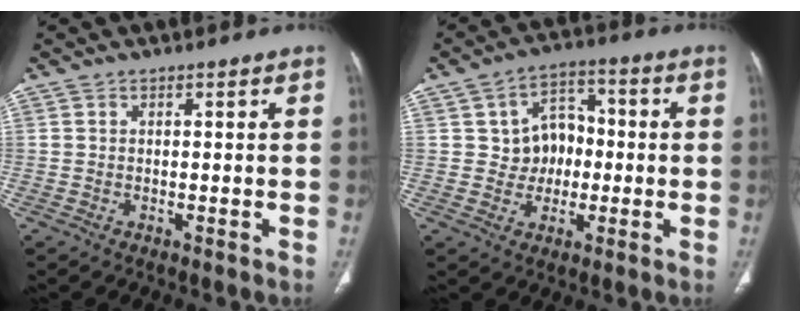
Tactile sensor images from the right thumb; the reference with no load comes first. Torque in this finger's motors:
{"motor_torque": [-0.23, -0.17, -0.17, 0.26, 0.08]}